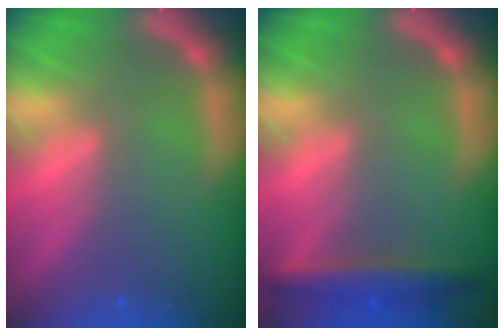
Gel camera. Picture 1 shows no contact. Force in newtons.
{"total": 4.0}